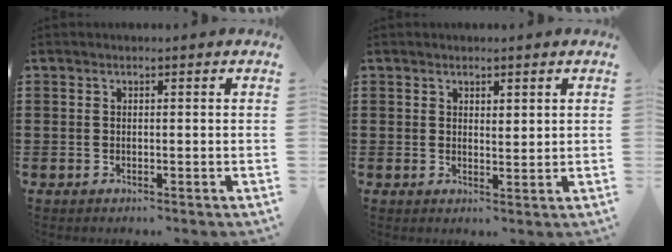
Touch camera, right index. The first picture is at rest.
{"total": 1.5, "force": [1.4, 0.6, 0.2], "torque": [-0.006, 0.004, 0.027]}